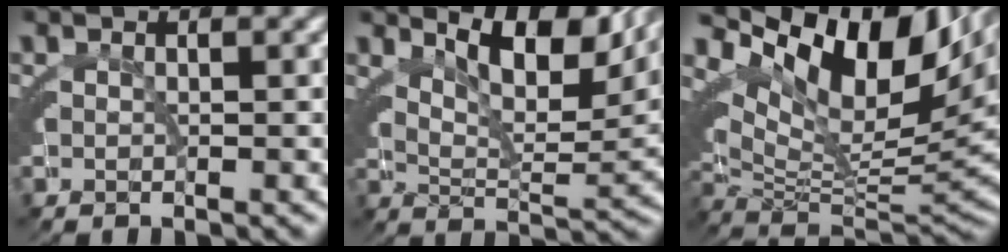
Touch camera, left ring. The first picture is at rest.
{"total": 7.6, "force": [5.3, 1.6, 5.2], "torque": [-0.070, 0.008, 0.084]}
{"total": 17.4, "force": [6.7, 9.3, 13.1], "torque": [-0.190, 0.020, 0.098]}